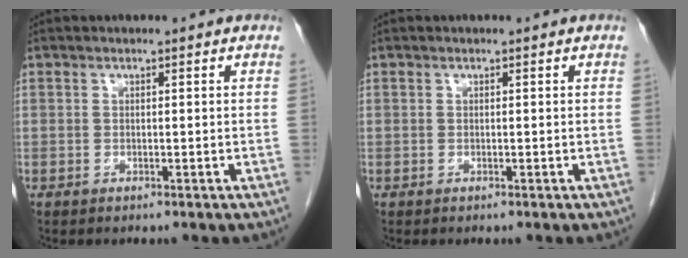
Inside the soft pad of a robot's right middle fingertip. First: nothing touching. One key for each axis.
{"total": 0.0}